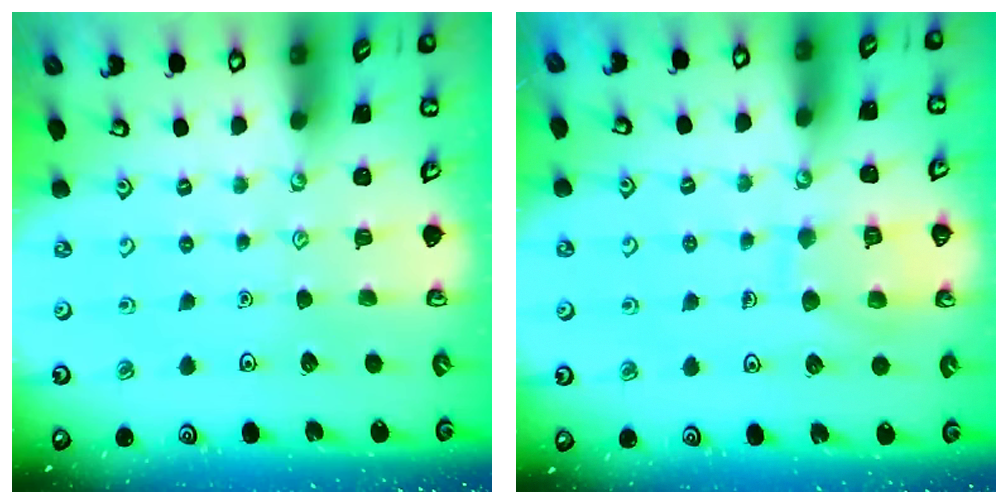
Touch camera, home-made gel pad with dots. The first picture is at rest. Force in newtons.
{"total": 10.0, "press": 10.0, "slide": 0.8}